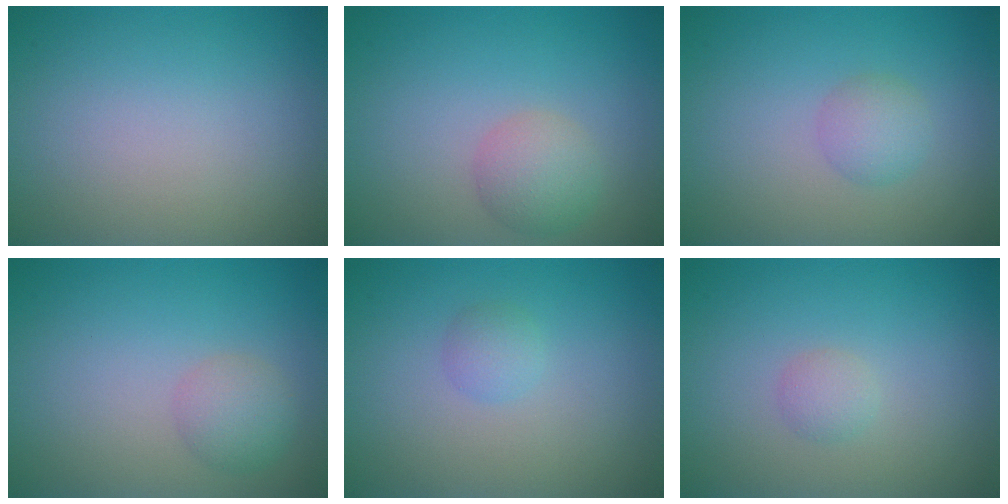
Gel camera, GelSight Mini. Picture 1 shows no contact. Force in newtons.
{"total": 2.7, "press": 2.7, "slide": 0.2}
{"total": 1.9, "press": 1.9, "slide": 0.0}
{"total": 2.2, "press": 2.2, "slide": 0.0}
{"total": 1.2, "press": 1.2, "slide": 0.1}
{"total": 1.1, "press": 1.1, "slide": 0.1}